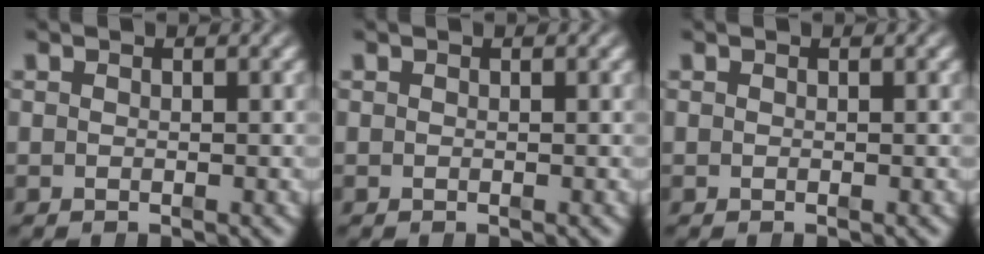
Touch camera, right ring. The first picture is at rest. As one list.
[{"total": 0.0}, {"total": 0.0}]